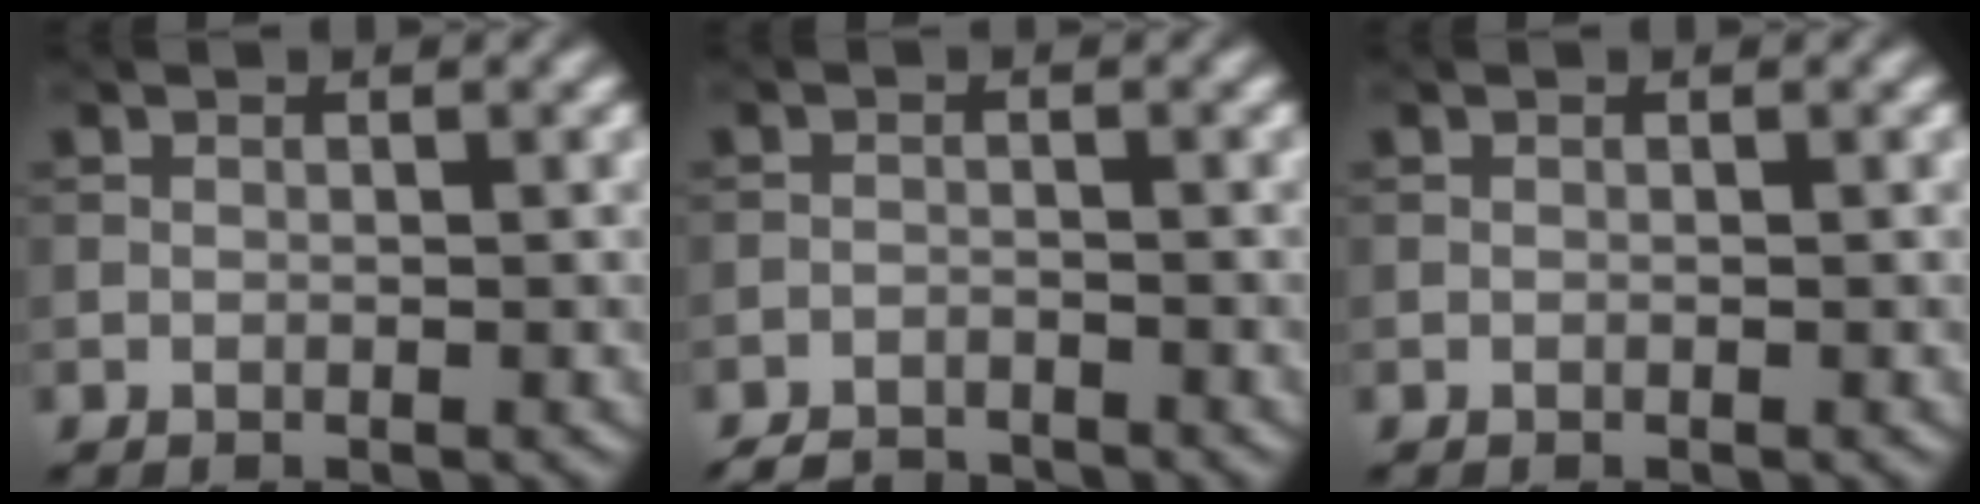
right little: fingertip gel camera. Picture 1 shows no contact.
{"total": 3.0, "force": [-2.9, 0.6, 0.6], "torque": [-0.011, -0.006, -0.056]}
{"total": 0.0}